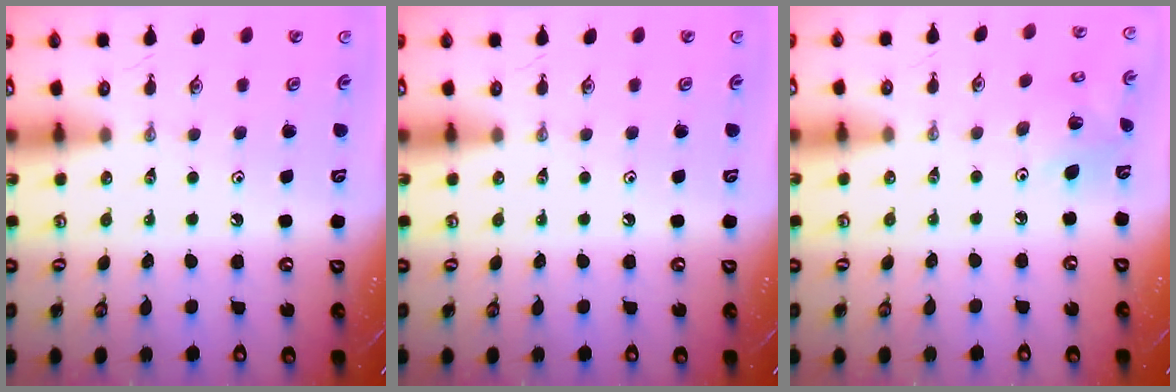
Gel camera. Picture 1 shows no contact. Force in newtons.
{"total": 0.0}
{"total": 4.6, "press": 4.6, "slide": 0.1}